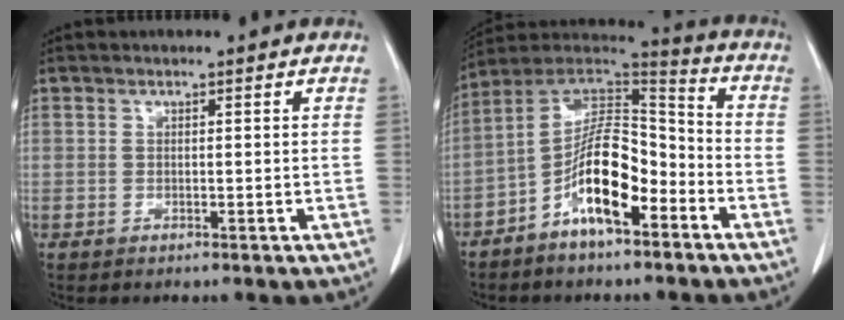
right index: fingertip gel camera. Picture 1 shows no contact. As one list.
[{"total": 13.2, "force": [-6.0, 4.2, 10.9], "torque": [-0.200, 0.023, -0.107]}]